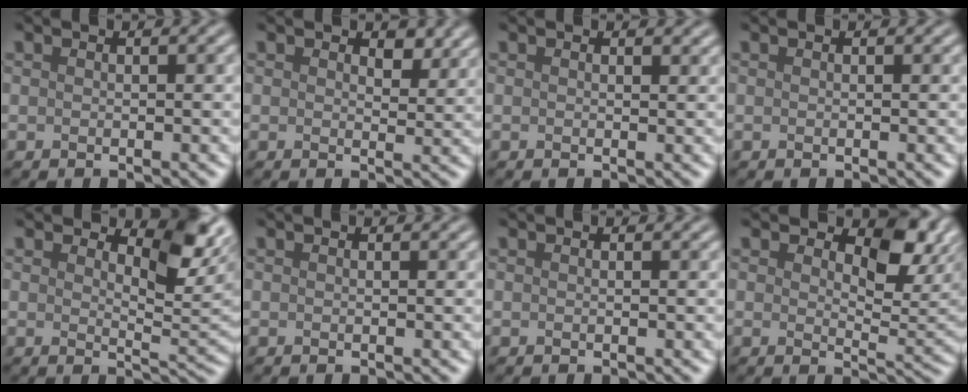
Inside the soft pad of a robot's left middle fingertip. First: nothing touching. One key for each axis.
{"total": 1.9, "fx": 1.2, "fy": 1.0, "fz": 1.1, "tx": -0.019, "ty": -0.007, "tz": 0.017}
{"total": 0.6, "fx": 0.5, "fy": 0.2, "fz": 0.2, "tx": -0.001, "ty": -0.003, "tz": 0.007}
{"total": 0.0}
{"total": 4.7, "fx": 2.6, "fy": 1.9, "fz": 3.4, "tx": -0.049, "ty": -0.004, "tz": 0.032}
{"total": 0.0}
{"total": 0.0}
{"total": 6.0, "fx": 2.6, "fy": 3.1, "fz": 4.5, "tx": -0.059, "ty": -0.004, "tz": 0.033}